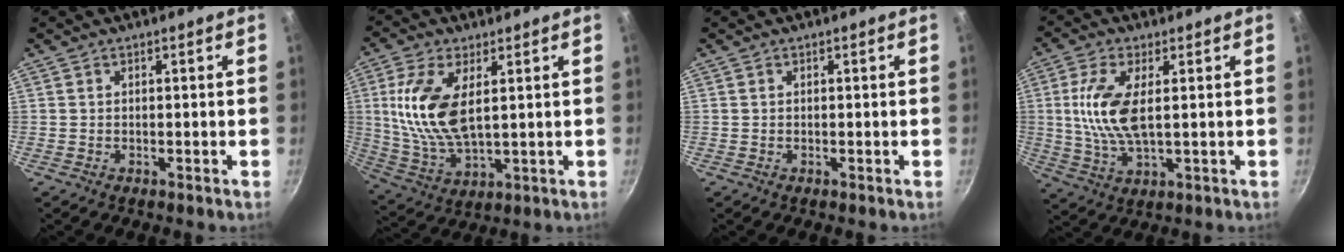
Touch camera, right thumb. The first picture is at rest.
{"total": 13.4, "force": [2.9, 6.5, 11.4], "torque": [-0.226, -0.011, 0.066]}
{"total": 0.0}
{"total": 10.2, "force": [1.4, 4.2, 9.1], "torque": [-0.193, -0.003, 0.029]}